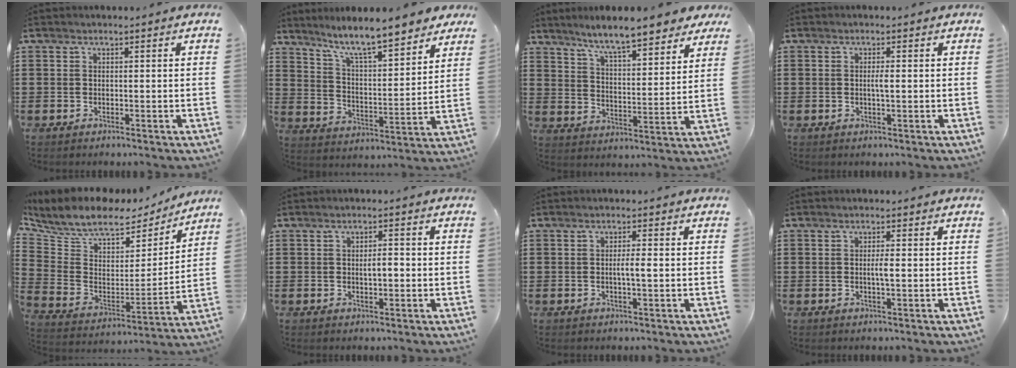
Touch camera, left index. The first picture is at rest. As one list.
[{"total": 8.5, "force": [7.3, 0.6, 4.2], "torque": [-0.102, -0.045, 0.121]}, {"total": 8.0, "force": [7.1, 0.4, 3.6], "torque": [-0.090, -0.037, 0.120]}, {"total": 1.6, "force": [0.0, 0.2, 1.6], "torque": [-0.031, -0.003, -0.001]}, {"total": 9.0, "force": [7.3, 3.7, 3.6], "torque": [-0.102, -0.047, 0.128]}, {"total": 2.5, "force": [-0.2, 0.9, 2.3], "torque": [-0.043, 0.002, -0.006]}, {"total": 2.3, "force": [-0.2, 0.3, 2.3], "torque": [-0.041, -0.001, -0.005]}, {"total": 1.9, "force": [-0.1, 0.2, 1.9], "torque": [-0.037, -0.002, -0.004]}]